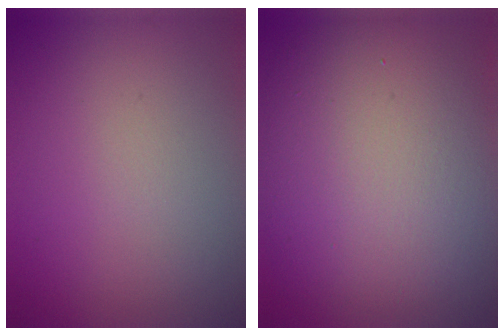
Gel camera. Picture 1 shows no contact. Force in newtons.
{"total": 14.3, "press": 14.3, "slide": 0.9}